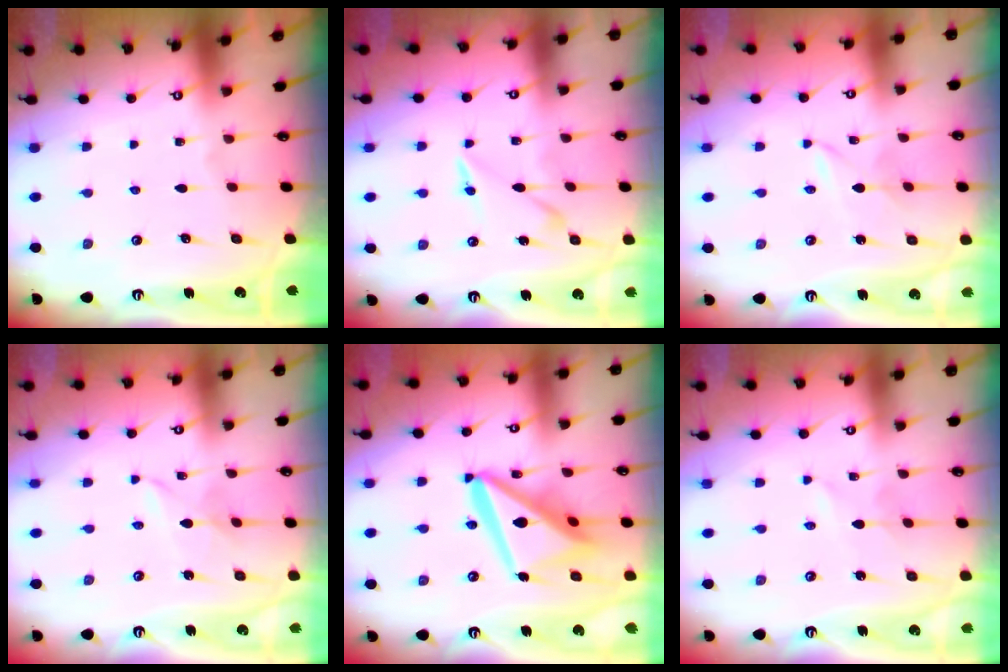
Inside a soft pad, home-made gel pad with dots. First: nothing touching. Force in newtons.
{"total": 6.1, "press": 6.0, "slide": 0.6}
{"total": 1.3, "press": 1.3, "slide": 0.2}
{"total": 1.9, "press": 1.9, "slide": 0.3}
{"total": 18.0, "press": 17.9, "slide": 2.0}
{"total": 1.2, "press": 1.1, "slide": 0.2}